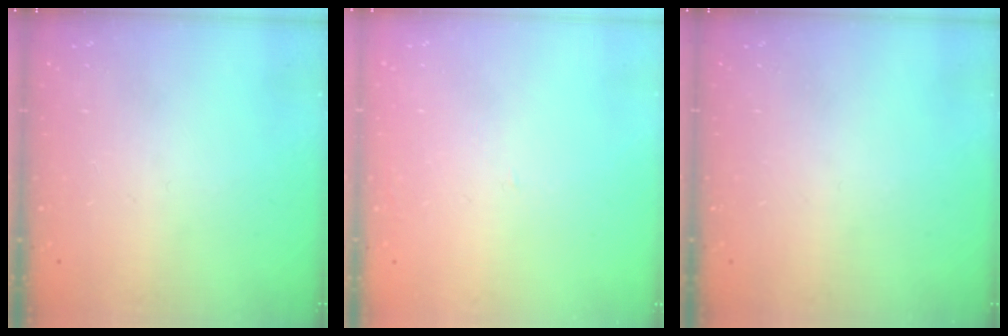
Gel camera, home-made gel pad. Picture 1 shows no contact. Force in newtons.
{"total": 0.9, "press": 0.9, "slide": 0.1}
{"total": 0.0}